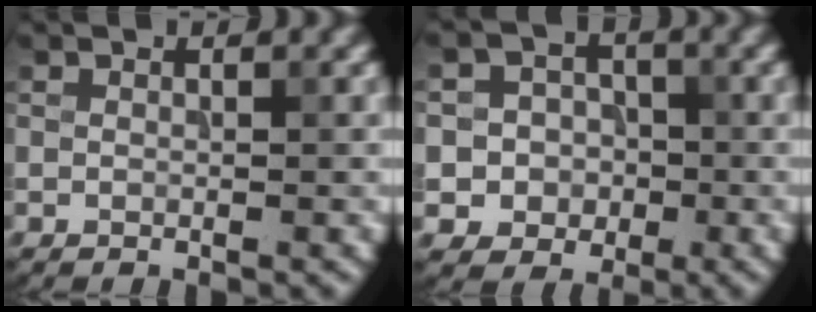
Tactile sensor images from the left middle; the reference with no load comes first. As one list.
[{"total": 5.1, "force": [-0.8, 4.9, 1.1], "torque": [-0.003, 0.020, -0.039]}]